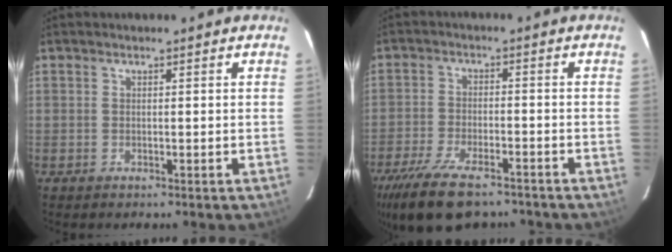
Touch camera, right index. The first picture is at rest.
{"total": 15.5, "force": [-11.4, 5.9, 8.6], "torque": [-0.190, -0.036, -0.192]}